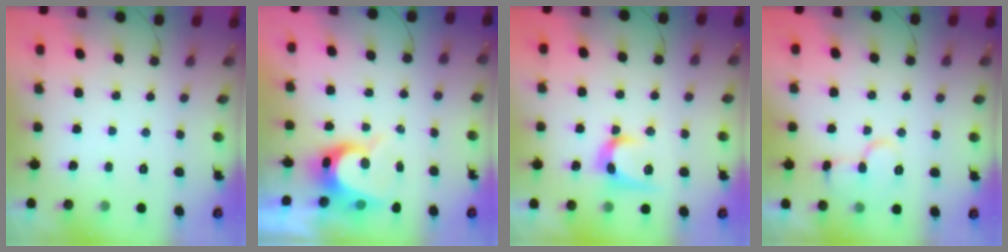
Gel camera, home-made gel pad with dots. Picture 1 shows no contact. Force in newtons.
{"total": 9.0, "press": 9.0, "slide": 0.7}
{"total": 10.9, "press": 10.9, "slide": 0.3}
{"total": 9.2, "press": 9.1, "slide": 1.1}